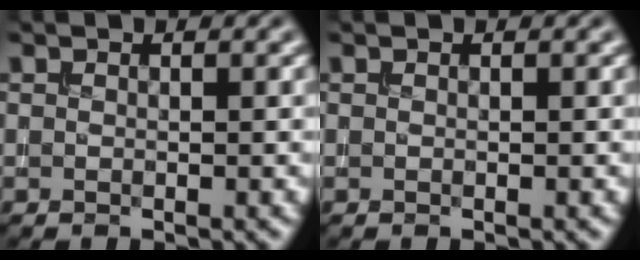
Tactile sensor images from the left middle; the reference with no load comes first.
{"total": 0.0}